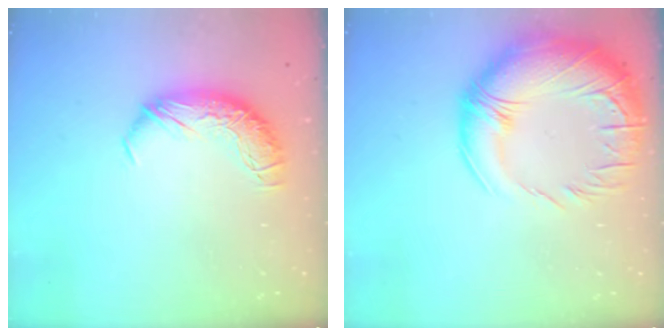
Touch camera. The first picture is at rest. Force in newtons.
{"total": 11.3, "press": 9.8, "slide": 5.7}